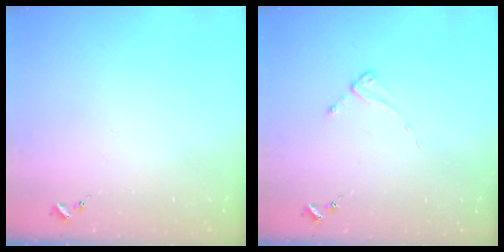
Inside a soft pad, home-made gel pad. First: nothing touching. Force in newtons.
{"total": 2.3, "press": 2.3, "slide": 0.3}